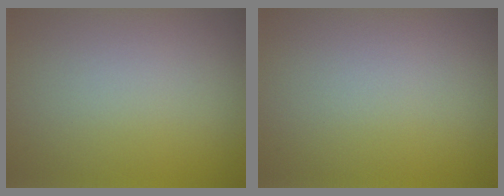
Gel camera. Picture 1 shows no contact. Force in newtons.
{"total": 0.0}